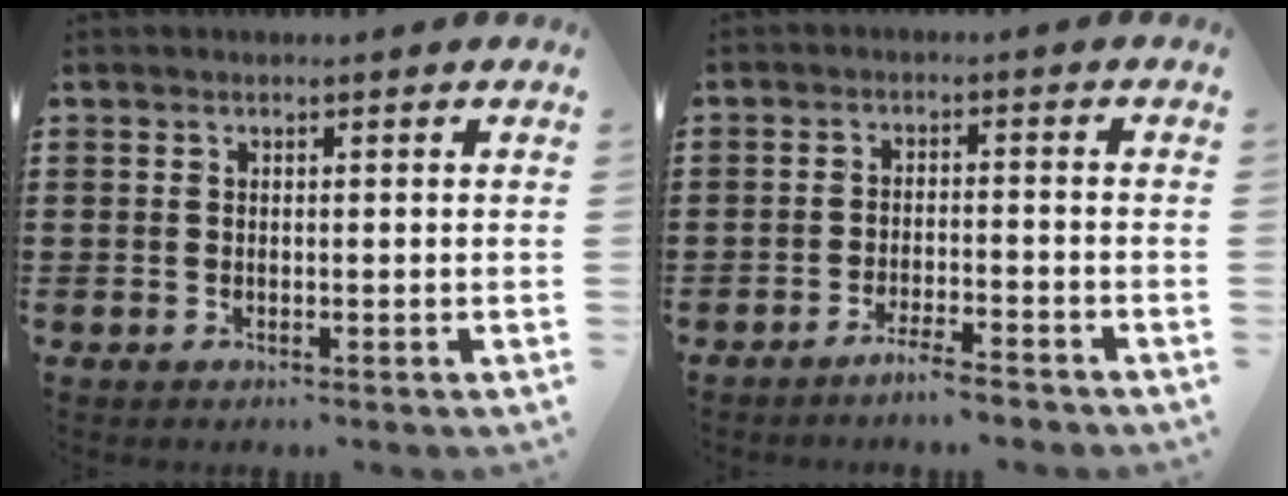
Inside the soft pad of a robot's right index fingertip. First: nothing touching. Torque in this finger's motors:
{"motor_torque": [1.28, 0.86, 0.02, 0.01]}